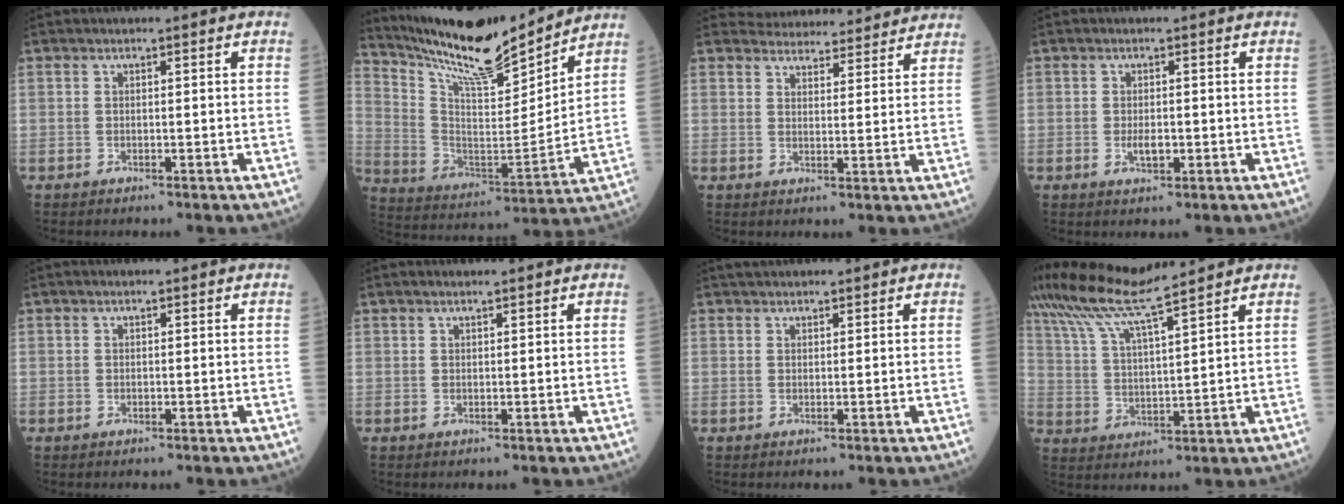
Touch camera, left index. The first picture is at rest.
{"total": 17.4, "force": [16.1, 1.5, 6.4], "torque": [-0.132, -0.018, 0.278]}
{"total": 10.9, "force": [10.6, 2.3, 1.2], "torque": [-0.001, 0.013, 0.128]}
{"total": 1.9, "force": [-0.4, 0.8, 1.6], "torque": [-0.033, -0.003, -0.002]}
{"total": 0.0}
{"total": 1.5, "force": [1.4, 0.0, 0.5], "torque": [-0.009, 0.011, 0.024]}
{"total": 2.6, "force": [2.5, 0.7, 0.5], "torque": [-0.001, 0.028, 0.040]}
{"total": 10.5, "force": [9.2, -1.0, 5.0], "torque": [-0.105, 0.021, 0.176]}